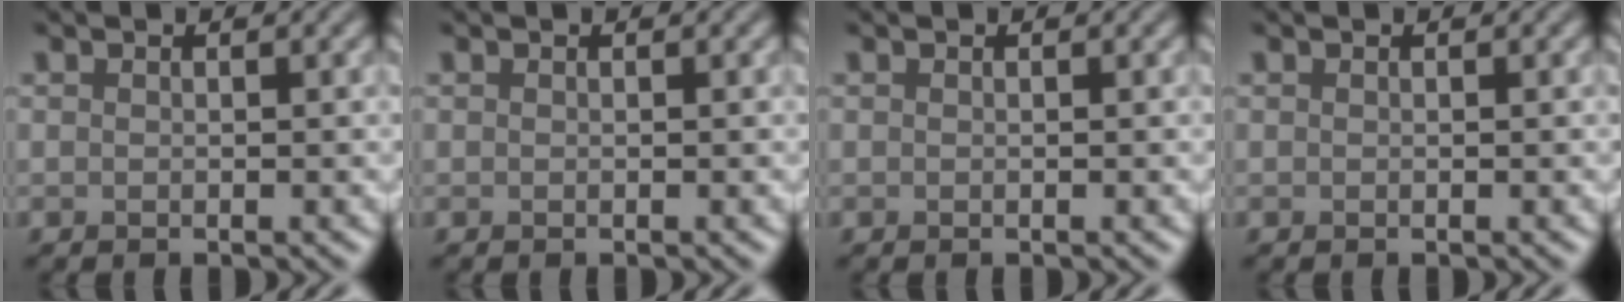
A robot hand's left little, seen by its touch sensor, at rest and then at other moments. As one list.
[{"total": 0.0}, {"total": 0.0}, {"total": 0.0}]